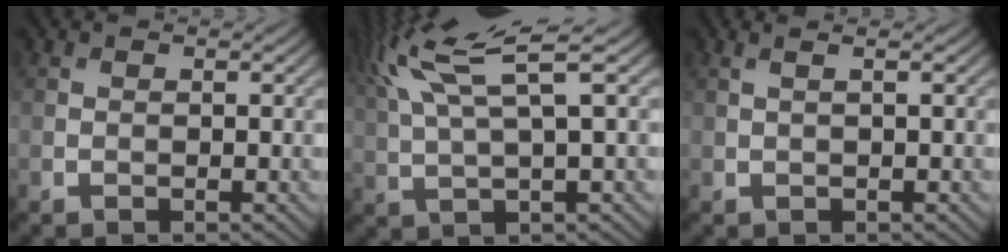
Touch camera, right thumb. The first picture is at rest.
{"total": 10.4, "force": [5.3, 2.0, 8.7], "torque": [-0.183, 0.032, 0.102]}
{"total": 1.4, "force": [0.5, 0.3, 1.3], "torque": [-0.018, 0.007, -0.003]}